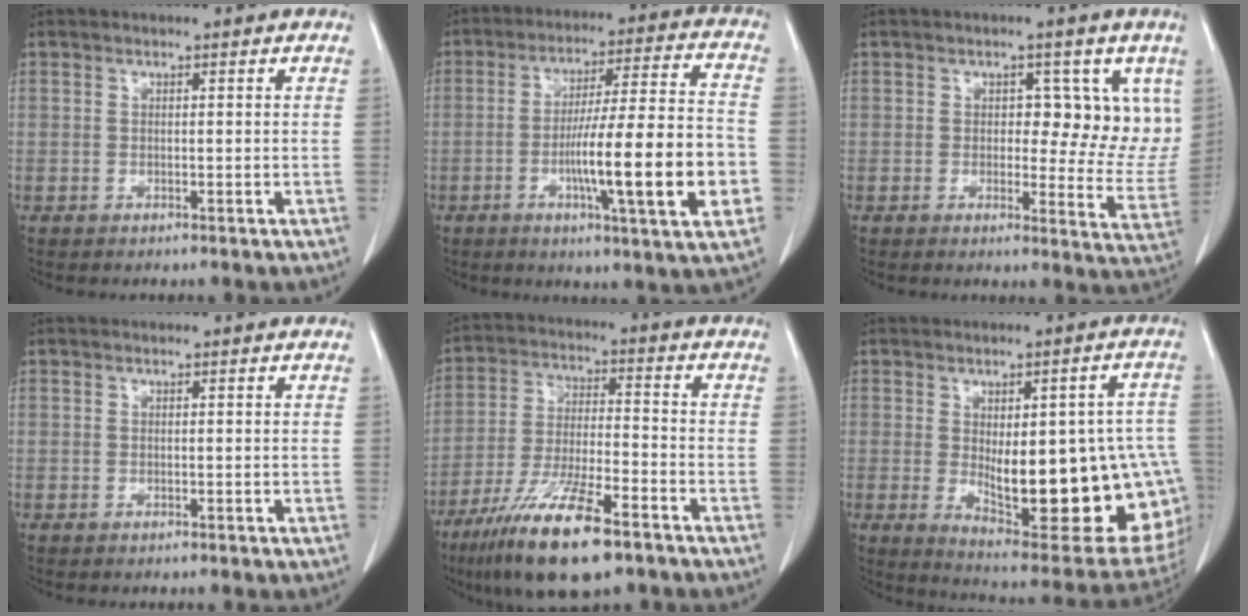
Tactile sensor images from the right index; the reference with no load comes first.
{"total": 18.1, "force": [-4.6, 0.8, 17.5], "torque": [-0.255, 0.003, -0.069]}
{"total": 9.1, "force": [2.7, 4.9, 7.2], "torque": [-0.064, 0.003, 0.033]}
{"total": 0.0}
{"total": 15.1, "force": [-9.8, 2.6, 11.2], "torque": [-0.223, -0.033, -0.174]}
{"total": 23.9, "force": [-2.9, 7.7, 22.4], "torque": [-0.221, 0.005, -0.008]}